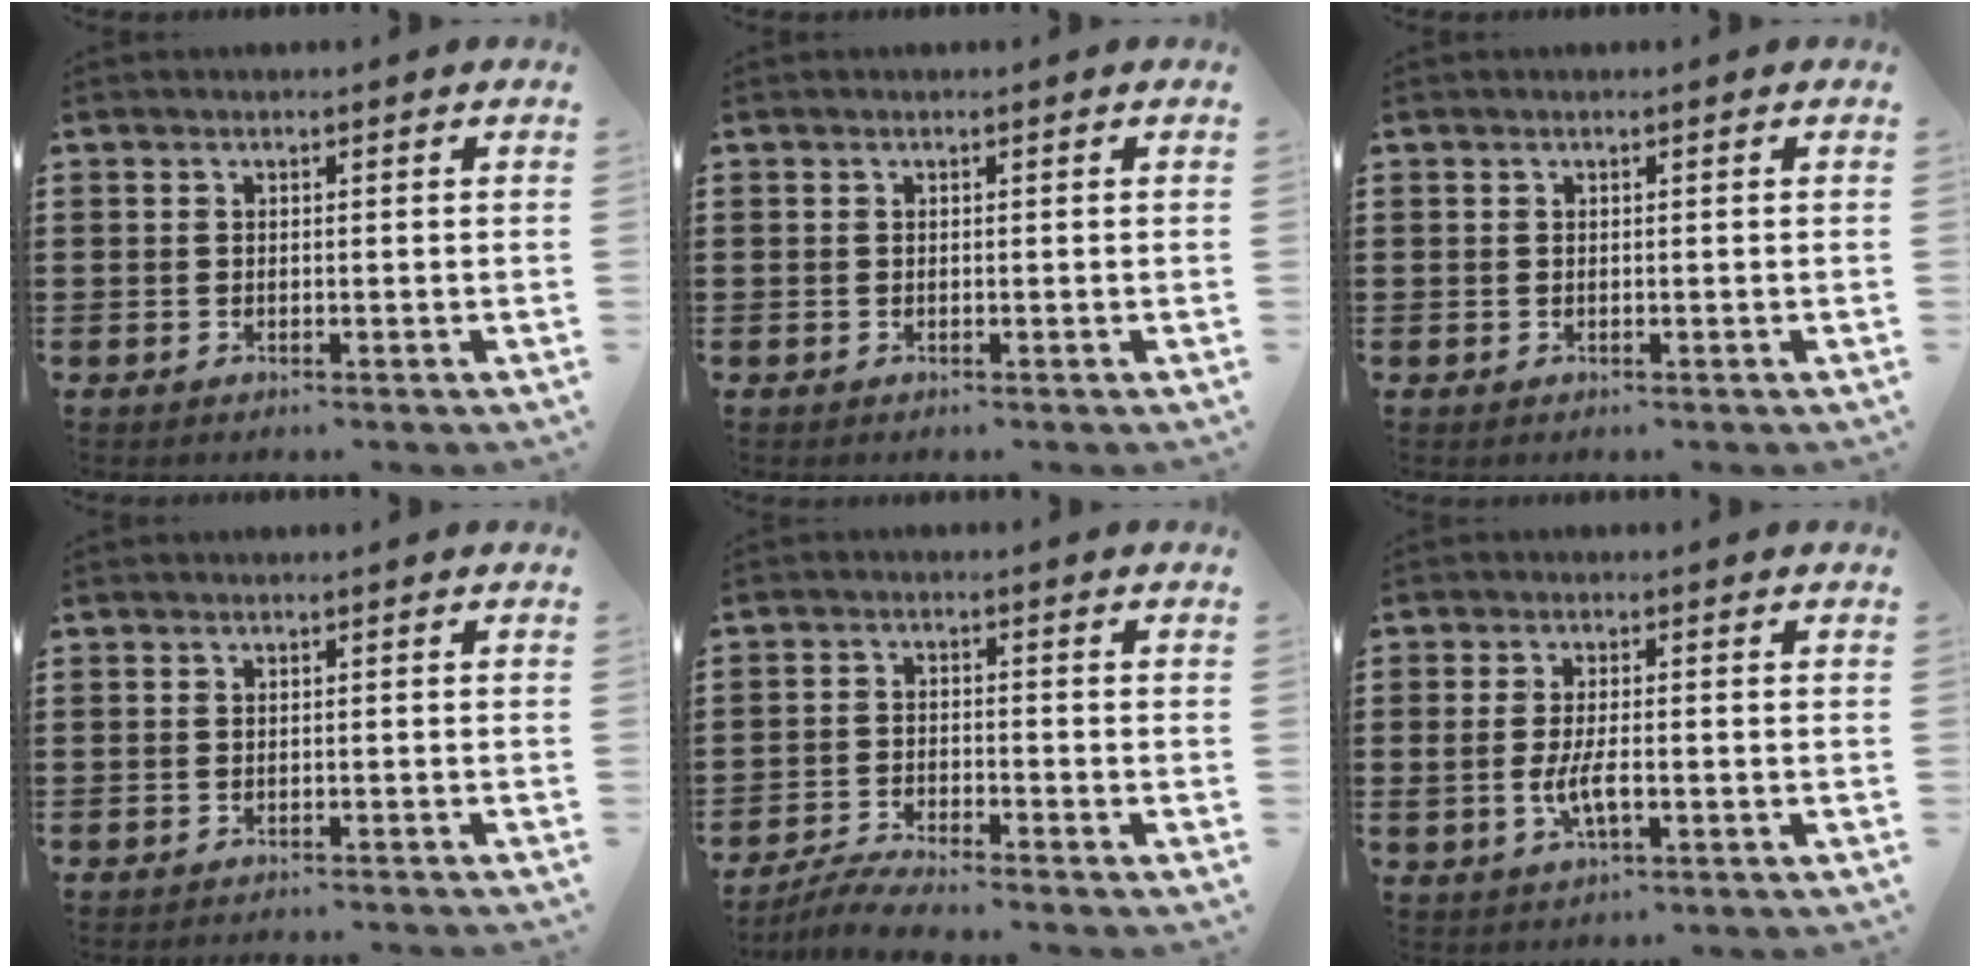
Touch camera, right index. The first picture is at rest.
{"total": 0.0}
{"total": 0.0}
{"total": 0.7, "force": [-0.7, -0.1, 0.0], "torque": [-0.002, -0.001, -0.016]}
{"total": 3.8, "force": [-3.7, -0.2, 0.8], "torque": [-0.023, 0.000, -0.077]}
{"total": 4.5, "force": [-0.9, 1.8, 4.1], "torque": [-0.093, -0.003, -0.022]}